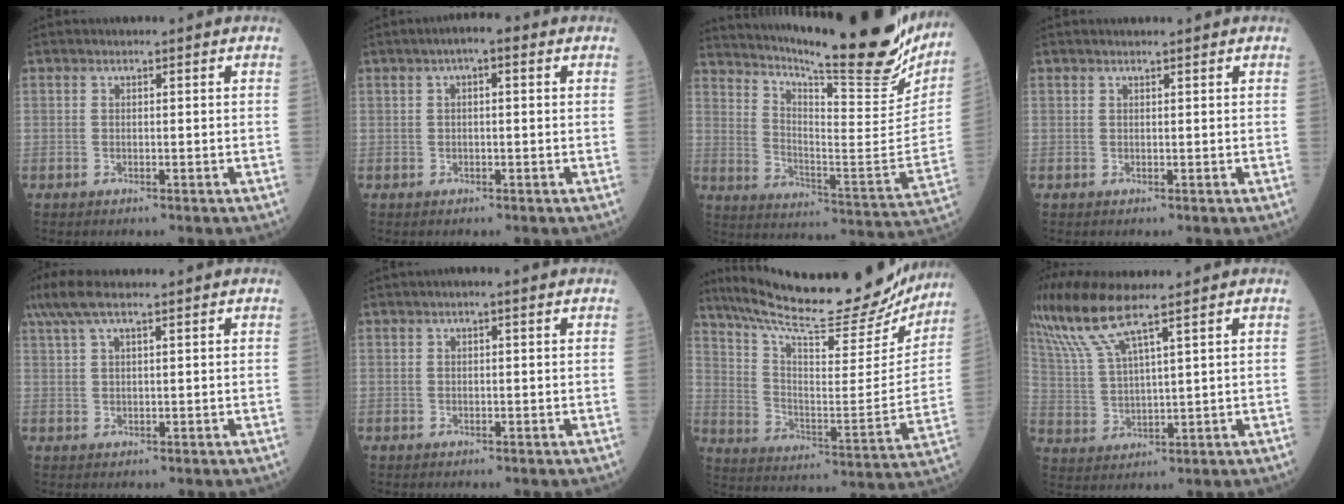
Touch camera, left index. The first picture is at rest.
{"total": 3.1, "force": [0.9, 0.9, 2.8], "torque": [-0.044, 0.011, 0.008]}
{"total": 28.9, "force": [24.7, 3.0, 14.6], "torque": [-0.241, -0.092, 0.329]}
{"total": 1.2, "force": [1.0, -0.1, 0.6], "torque": [-0.006, 0.007, 0.014]}
{"total": 5.3, "force": [3.7, 0.8, 3.7], "torque": [-0.086, 0.027, 0.076]}
{"total": 1.0, "force": [0.2, 0.1, 1.0], "torque": [-0.020, 0.005, -0.001]}
{"total": 25.0, "force": [22.5, 3.7, 10.3], "torque": [-0.177, -0.050, 0.320]}
{"total": 8.2, "force": [6.4, -0.2, 5.2], "torque": [-0.125, 0.002, 0.137]}